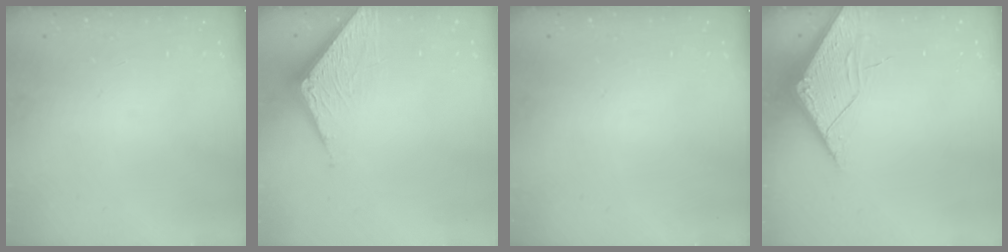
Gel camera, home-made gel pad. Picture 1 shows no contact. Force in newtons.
{"total": 7.9, "press": 7.8, "slide": 0.6}
{"total": 0.0}
{"total": 4.0, "press": 4.0, "slide": 0.2}